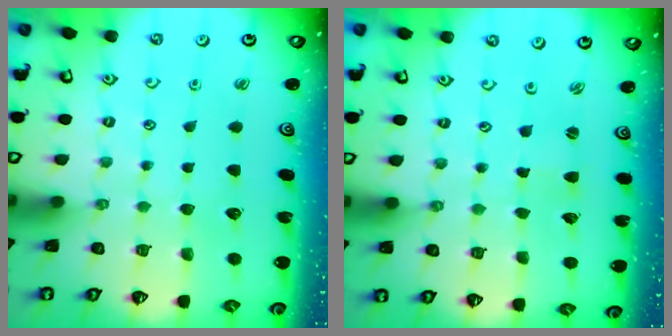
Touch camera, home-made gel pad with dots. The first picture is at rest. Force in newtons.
{"total": 0.5, "press": 0.5, "slide": 0.0}